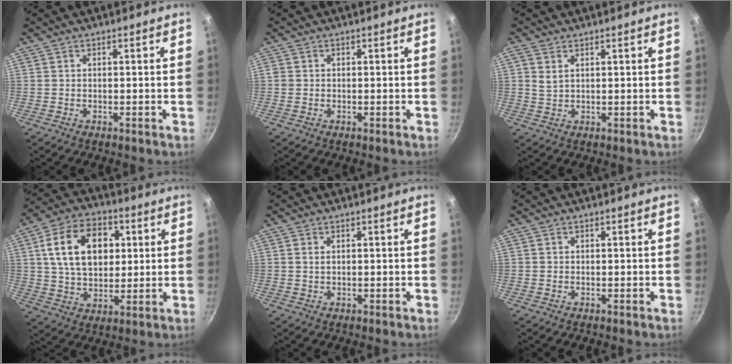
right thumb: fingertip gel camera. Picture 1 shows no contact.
{"total": 0.9, "force": [0.0, 0.9, 0.3], "torque": [-0.004, 0.002, -0.002]}
{"total": 2.4, "force": [0.9, 1.3, 1.7], "torque": [-0.035, -0.002, 0.021]}
{"total": 17.0, "force": [4.0, 11.7, 11.7], "torque": [-0.170, 0.006, 0.062]}
{"total": 1.1, "force": [0.3, 0.7, 0.8], "torque": [-0.014, 0.002, 0.005]}
{"total": 0.0}